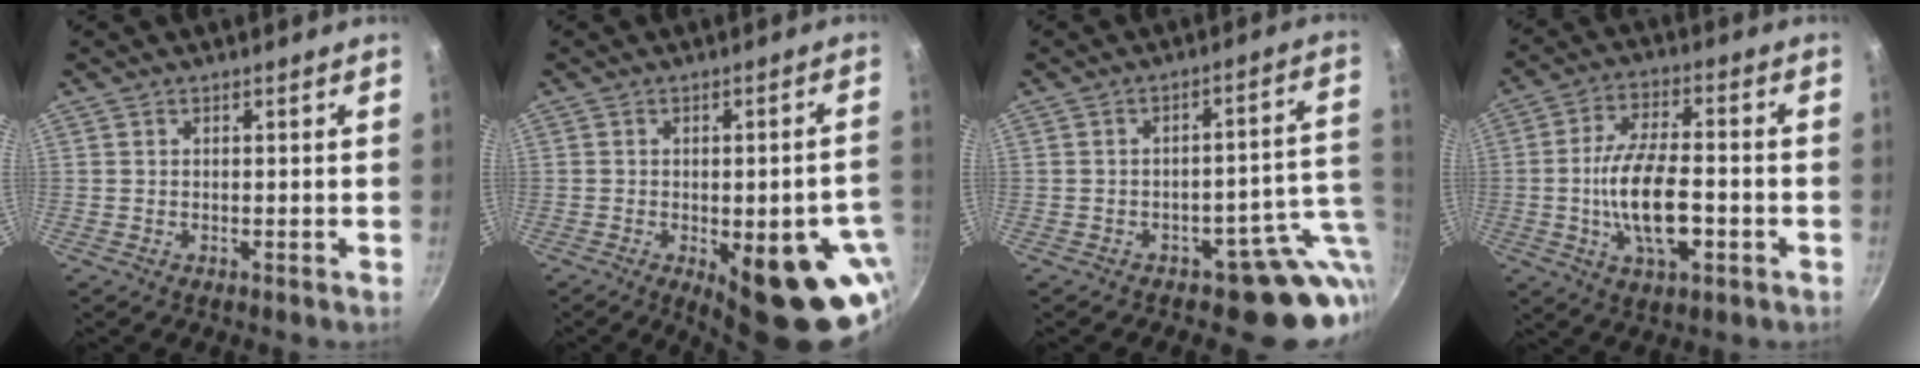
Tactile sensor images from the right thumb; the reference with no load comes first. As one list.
[{"total": 18.6, "force": [-5.8, 6.7, 16.3], "torque": [-0.152, 0.000, -0.061]}, {"total": 10.2, "force": [-2.2, 6.3, 7.8], "torque": [-0.035, 0.022, -0.027]}, {"total": 14.0, "force": [-3.1, 6.1, 12.2], "torque": [-0.214, 0.020, -0.057]}]